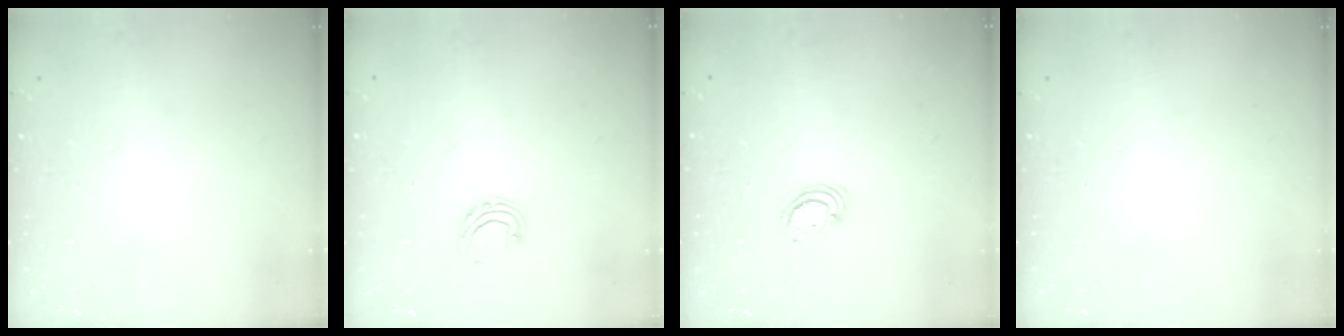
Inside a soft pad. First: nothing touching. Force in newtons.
{"total": 6.6, "press": 6.5, "slide": 0.7}
{"total": 2.6, "press": 2.5, "slide": 0.3}
{"total": 0.0}